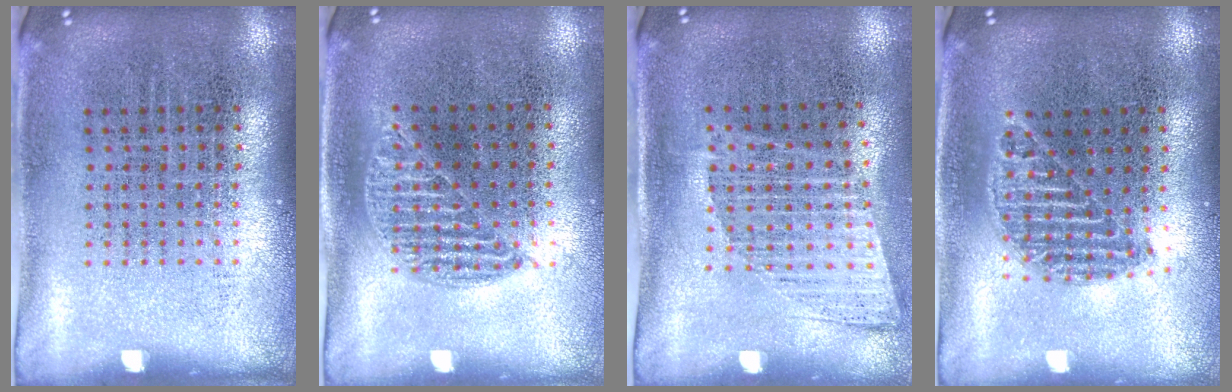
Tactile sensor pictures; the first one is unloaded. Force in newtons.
{"total": 0.9, "press": 0.8, "slide": 0.4}
{"total": 1.2, "press": 1.0, "slide": 0.7}
{"total": 1.2, "press": 1.1, "slide": 0.4}